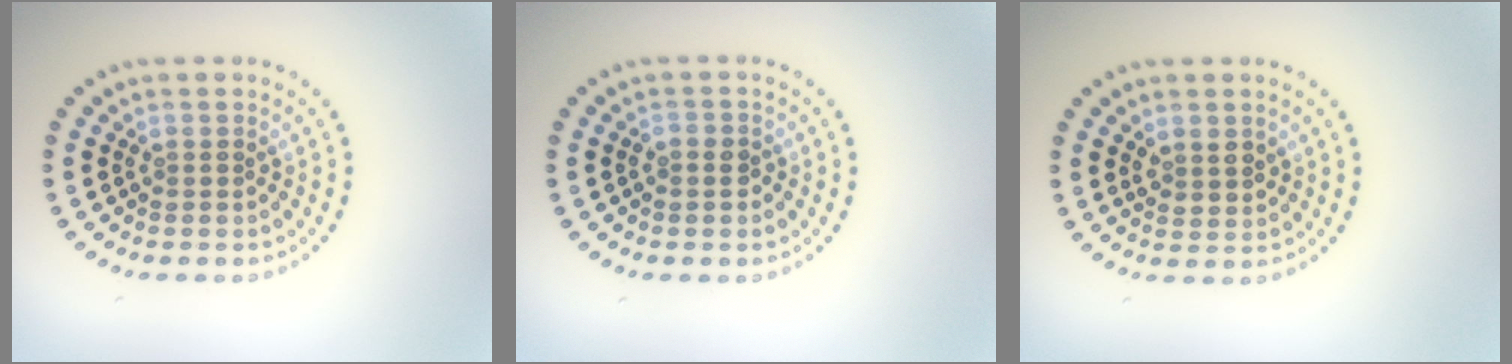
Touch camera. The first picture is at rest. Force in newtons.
{"total": 0.9, "press": 0.9, "slide": 0.3}
{"total": 1.7, "press": 1.6, "slide": 0.7}